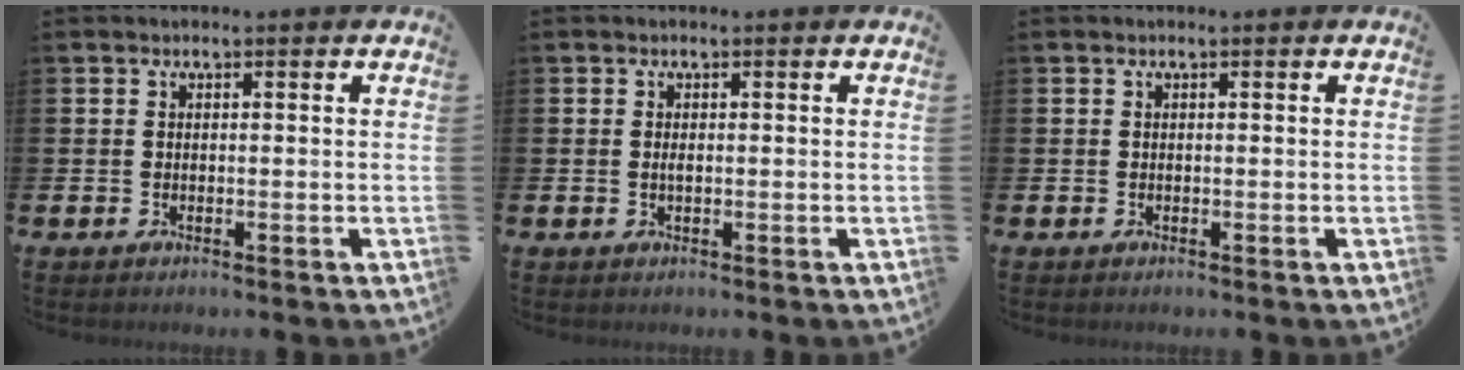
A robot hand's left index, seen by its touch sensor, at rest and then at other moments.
{"total": 0.6, "force": [0.0, 0.2, 0.6], "torque": [-0.017, 0.001, 0.001]}
{"total": 0.0}